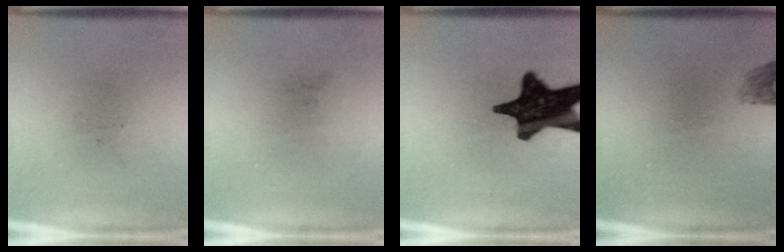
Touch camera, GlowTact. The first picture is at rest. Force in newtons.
{"total": 0.0}
{"total": 16.5}
{"total": 1.7}